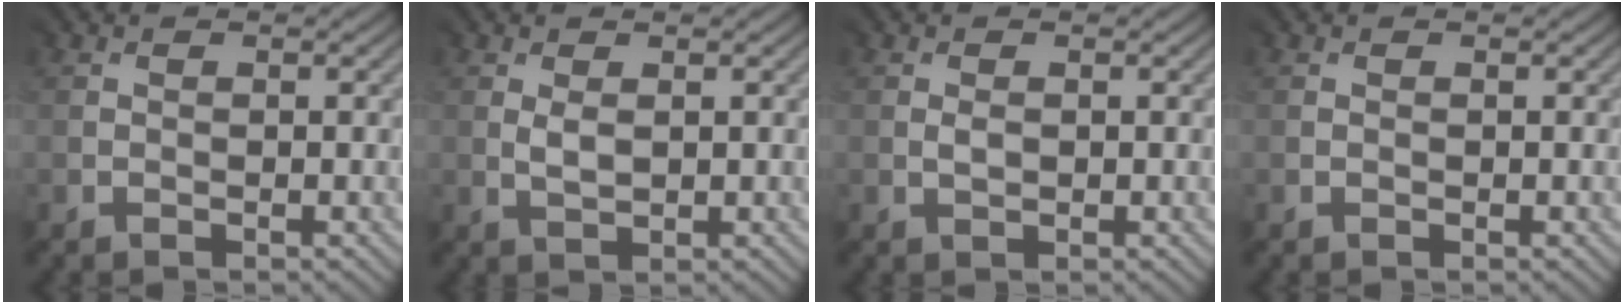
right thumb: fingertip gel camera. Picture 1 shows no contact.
{"total": 1.0, "force": [0.7, 0.4, 0.5], "torque": [-0.017, -0.001, 0.016]}
{"total": 0.5, "force": [0.4, 0.4, 0.1], "torque": [-0.004, -0.002, 0.009]}
{"total": 0.0}